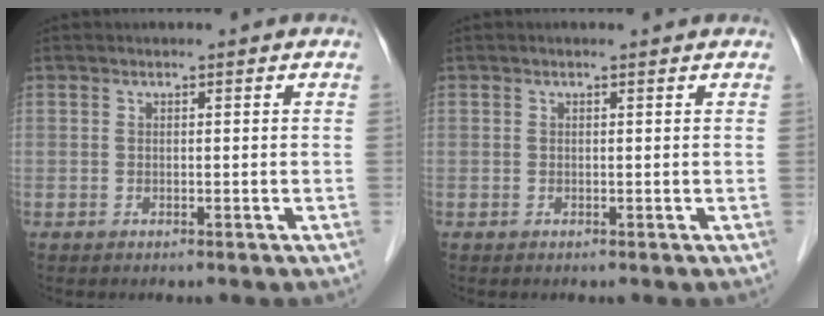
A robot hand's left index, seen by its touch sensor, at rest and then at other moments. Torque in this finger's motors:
{"motor_torque": [-0.03, -0.05, -0.11, -0.11]}